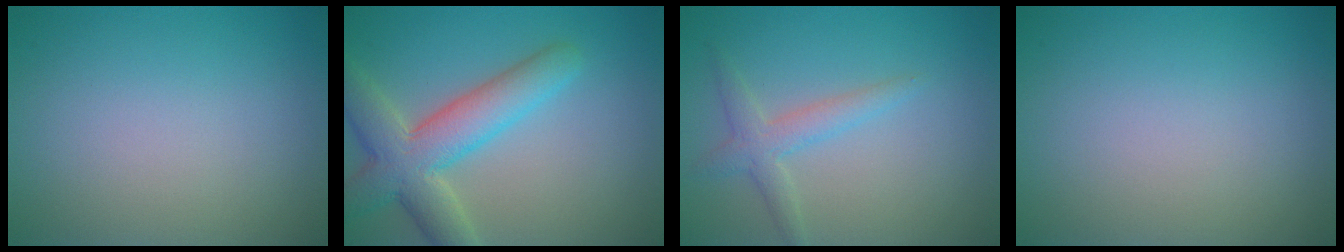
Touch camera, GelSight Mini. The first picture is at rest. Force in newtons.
{"total": 5.6, "press": 5.6, "slide": 0.6}
{"total": 2.4, "press": 2.4, "slide": 0.1}
{"total": 0.0}